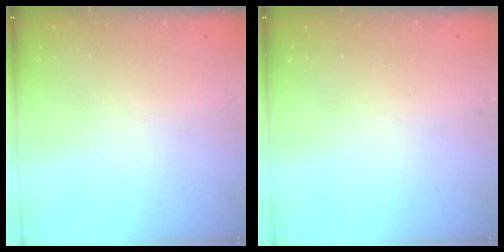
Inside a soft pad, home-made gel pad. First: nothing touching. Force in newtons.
{"total": 0.0}